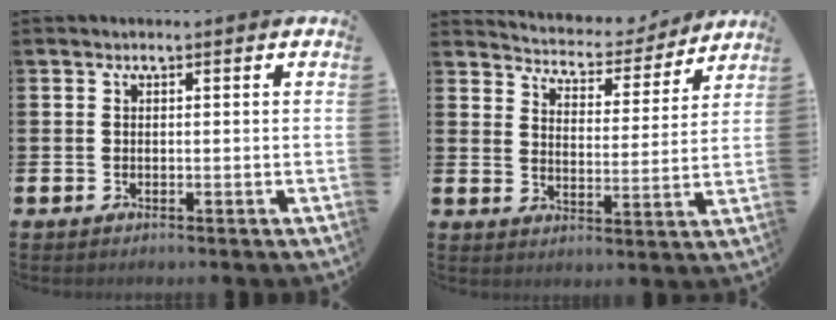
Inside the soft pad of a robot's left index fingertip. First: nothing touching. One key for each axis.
{"total": 5.0, "fx": 4.9, "fy": 1.3, "fz": 0.2, "tx": -0.027, "ty": -0.046, "tz": 0.079}